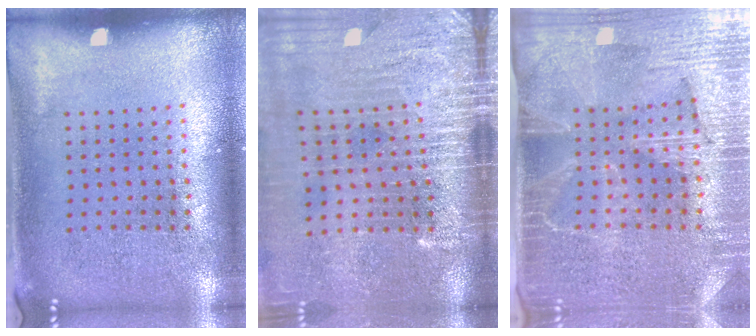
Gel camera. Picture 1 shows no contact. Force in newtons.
{"total": 4.1, "press": 3.5, "slide": 2.0}
{"total": 4.1, "press": 3.7, "slide": 1.7}